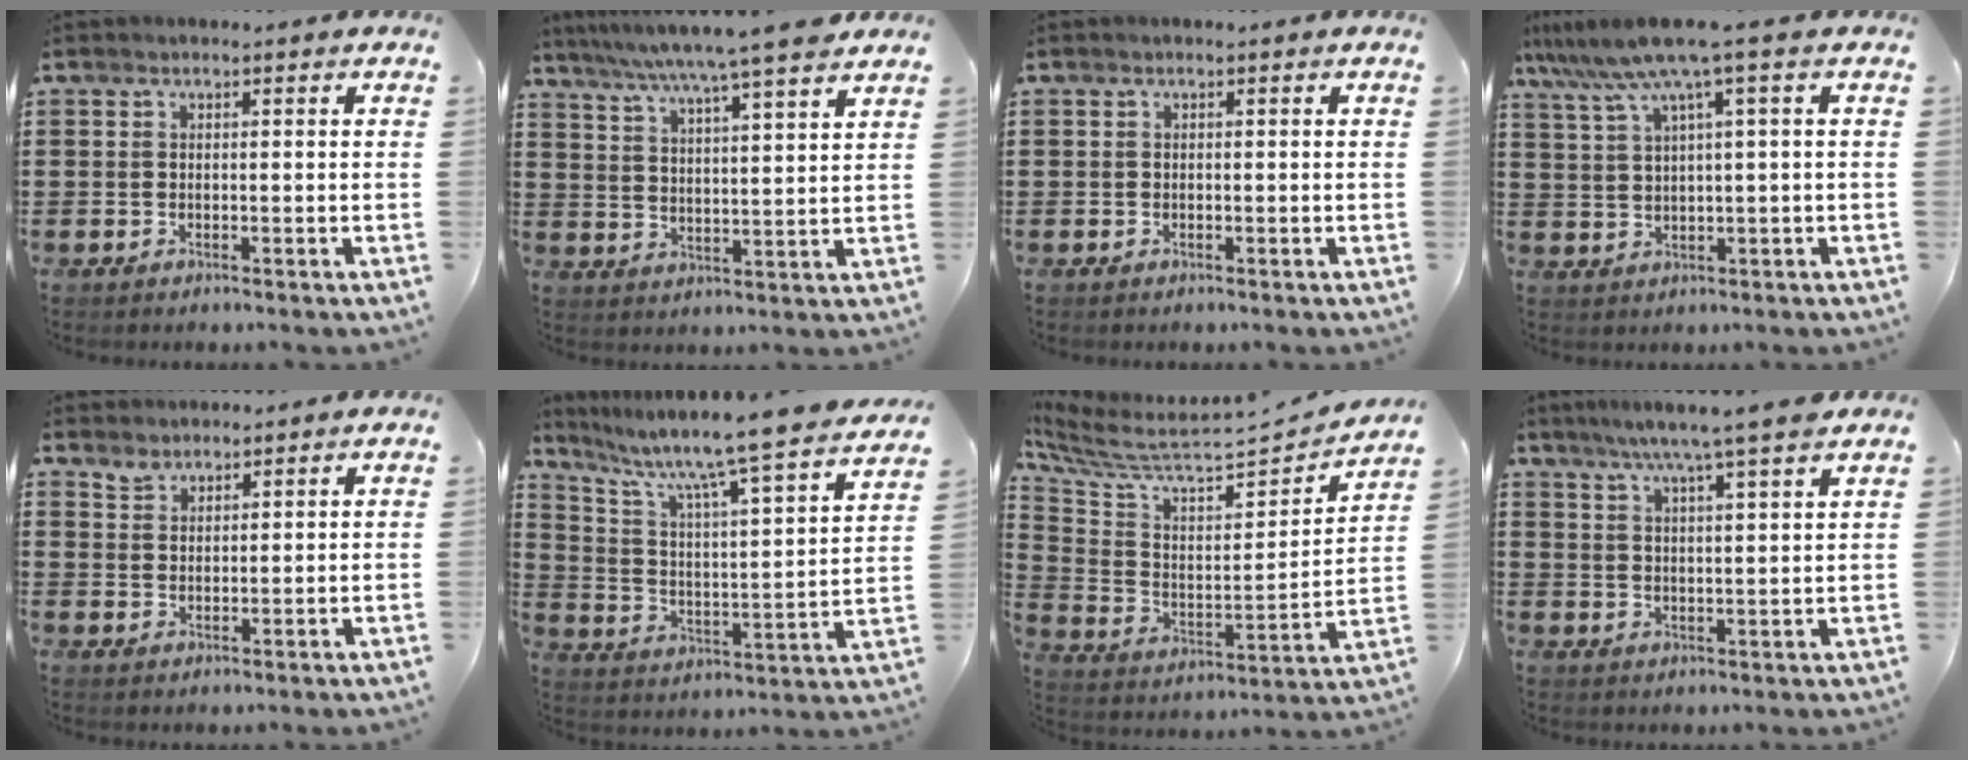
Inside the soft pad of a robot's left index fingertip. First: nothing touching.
{"total": 7.2, "force": [6.3, -1.1, 3.5], "torque": [-0.089, -0.039, 0.104]}
{"total": 0.0}
{"total": 7.5, "force": [3.7, -0.4, 6.5], "torque": [-0.149, -0.023, 0.059]}
{"total": 2.5, "force": [2.3, 0.8, -0.2], "torque": [-0.003, -0.002, 0.047]}
{"total": 8.8, "force": [7.4, -0.4, 4.7], "torque": [-0.124, -0.064, 0.113]}
{"total": 5.3, "force": [4.7, 0.7, 2.4], "torque": [-0.077, -0.055, 0.074]}
{"total": 6.4, "force": [5.4, -1.1, 3.3], "torque": [-0.080, -0.021, 0.092]}